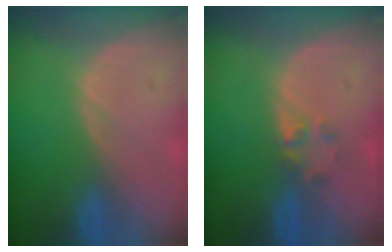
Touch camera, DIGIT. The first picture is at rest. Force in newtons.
{"total": 2.0, "press": 1.9, "slide": 0.8}